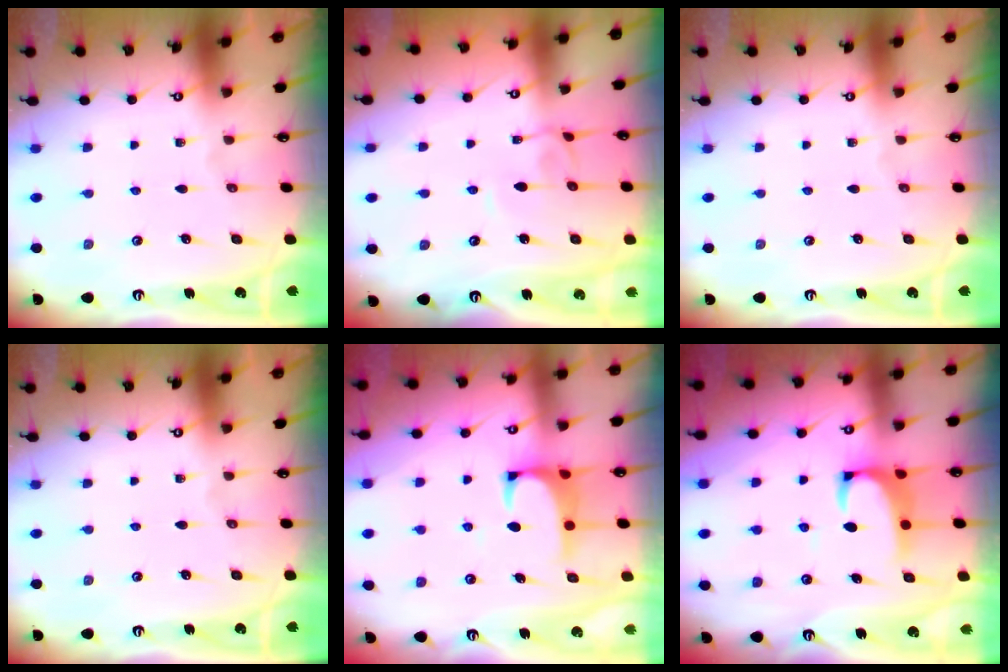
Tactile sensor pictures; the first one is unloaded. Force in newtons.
{"total": 3.4, "press": 3.4, "slide": 0.1}
{"total": 0.0}
{"total": 0.0}
{"total": 1.5, "press": 1.4, "slide": 0.5}
{"total": 2.2, "press": 2.0, "slide": 0.9}